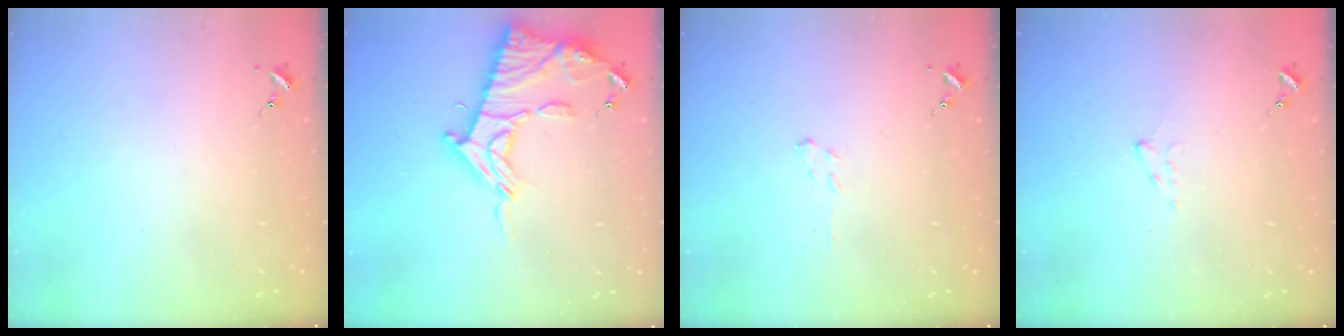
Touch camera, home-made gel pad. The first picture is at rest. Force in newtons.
{"total": 16.6, "press": 16.5, "slide": 1.3}
{"total": 3.9, "press": 3.8, "slide": 0.4}
{"total": 5.7, "press": 5.7, "slide": 0.7}